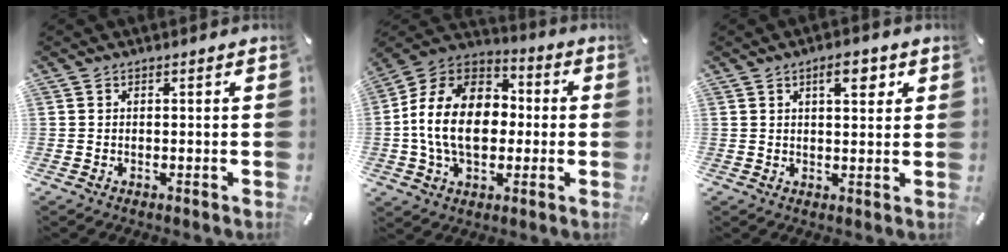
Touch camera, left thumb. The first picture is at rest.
{"total": 16.8, "force": [-2.4, 12.5, 10.9], "torque": [-0.243, 0.021, -0.047]}
{"total": 5.5, "force": [2.6, 2.1, 4.4], "torque": [-0.061, -0.006, 0.037]}